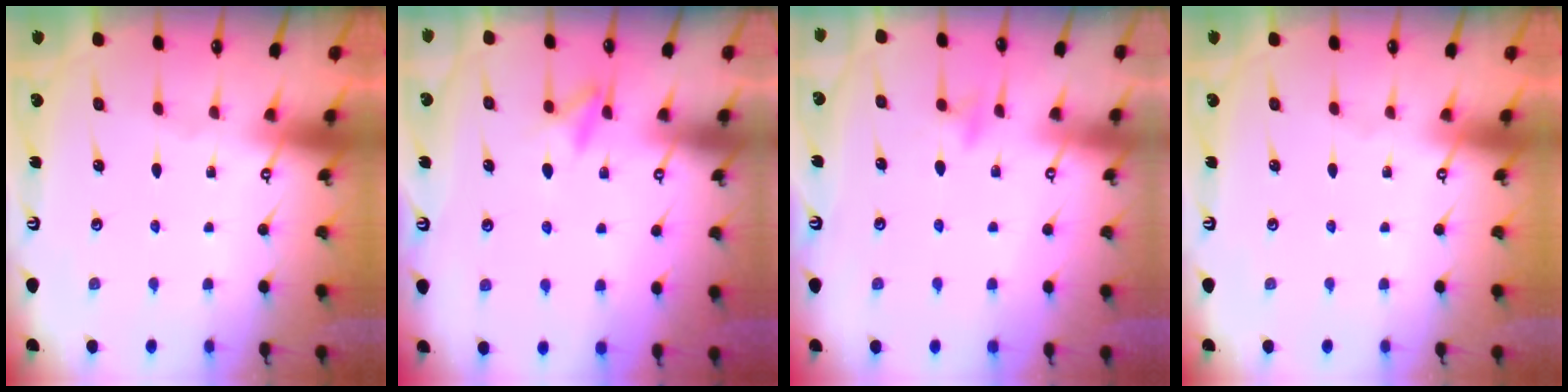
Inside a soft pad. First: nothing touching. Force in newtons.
{"total": 8.6, "press": 8.5, "slide": 1.0}
{"total": 5.4, "press": 5.4, "slide": 0.7}
{"total": 0.0}